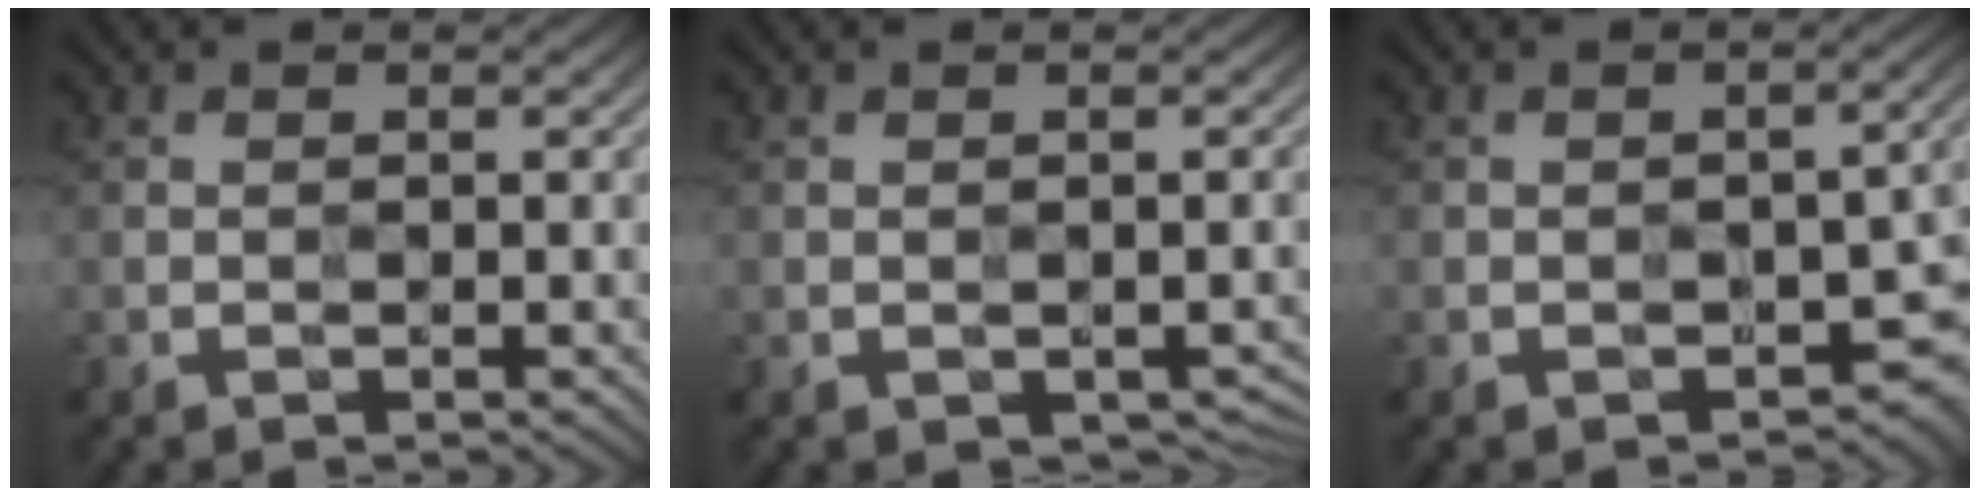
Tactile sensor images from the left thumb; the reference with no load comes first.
{"total": 2.8, "force": [-1.1, 1.7, 2.0], "torque": [-0.027, -0.010, -0.008]}
{"total": 5.8, "force": [-2.7, 2.8, 4.2], "torque": [-0.049, -0.009, -0.036]}